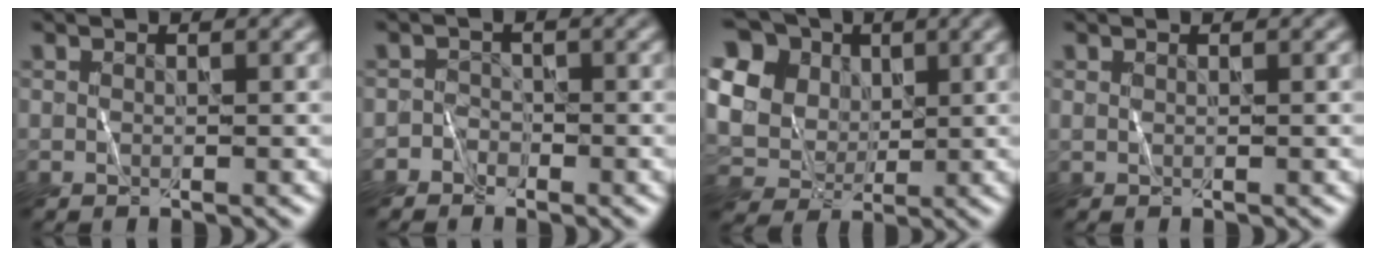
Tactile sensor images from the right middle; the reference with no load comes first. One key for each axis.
{"total": 1.4, "fx": -1.0, "fy": 0.9, "fz": -0.2, "tx": 0.010, "ty": 0.008, "tz": -0.021}
{"total": 12.9, "fx": 4.6, "fy": 10.8, "fz": 5.5, "tx": -0.161, "ty": 0.014, "tz": 0.087}
{"total": 0.0}